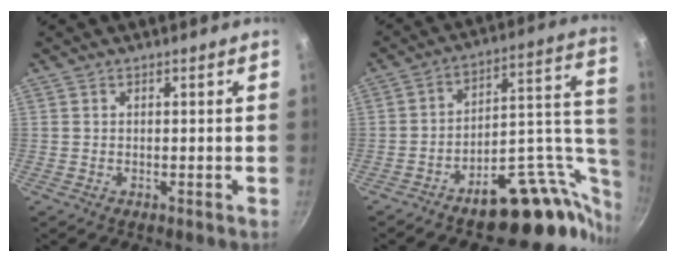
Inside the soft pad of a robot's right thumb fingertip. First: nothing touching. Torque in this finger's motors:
{"motor_torque": [2.41, -0.05, -0.15, -0.20, 0.24]}